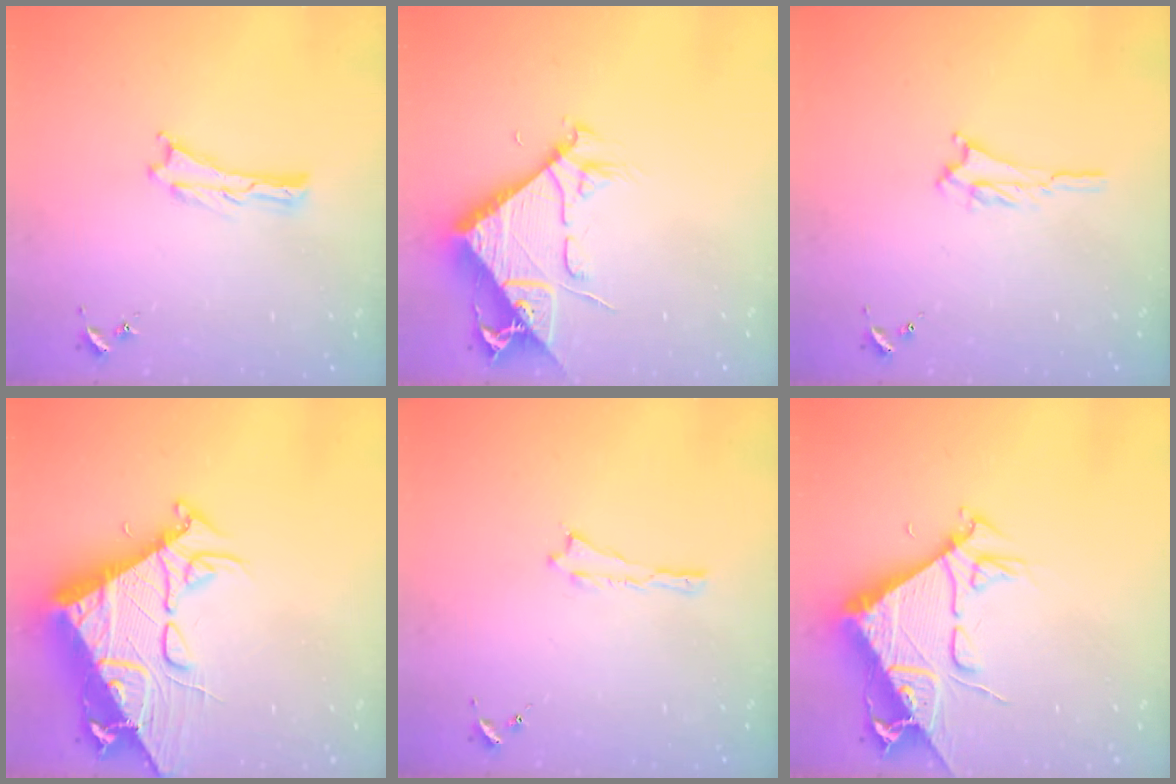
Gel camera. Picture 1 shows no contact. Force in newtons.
{"total": 6.8, "press": 6.8, "slide": 0.9}
{"total": 1.7, "press": 1.6, "slide": 0.3}
{"total": 15.2, "press": 15.0, "slide": 1.9}
{"total": 0.0}
{"total": 9.6, "press": 9.6, "slide": 1.1}